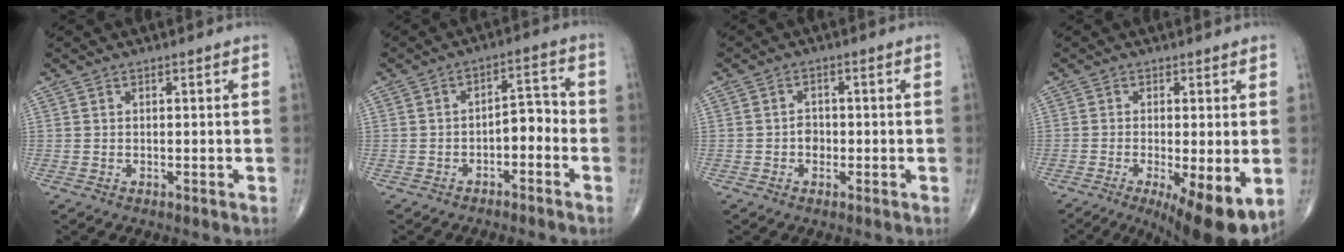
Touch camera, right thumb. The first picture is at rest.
{"total": 5.4, "force": [-2.1, 2.9, 4.0], "torque": [-0.038, 0.037, -0.038]}
{"total": 2.2, "force": [-0.6, 1.9, 1.1], "torque": [-0.005, 0.007, -0.013]}
{"total": 12.0, "force": [-3.8, 3.3, 10.9], "torque": [-0.155, -0.021, -0.051]}